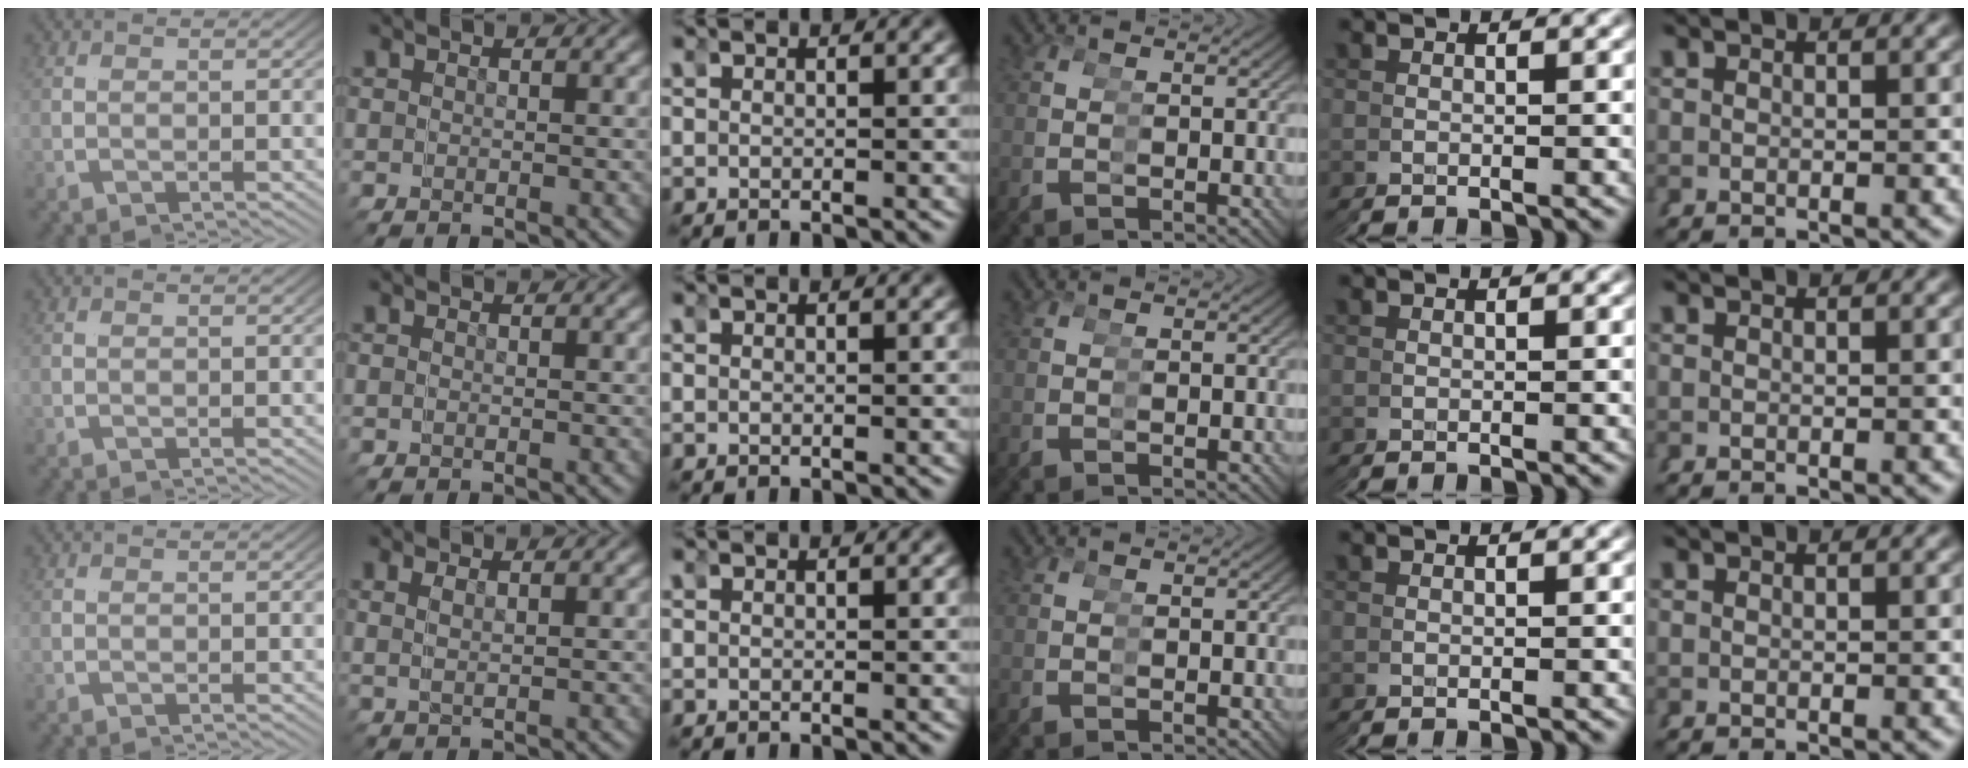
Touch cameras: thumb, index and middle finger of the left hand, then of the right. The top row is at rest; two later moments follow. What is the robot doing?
{"motion": "grasp_and_lifting", "object": "hoodie"}